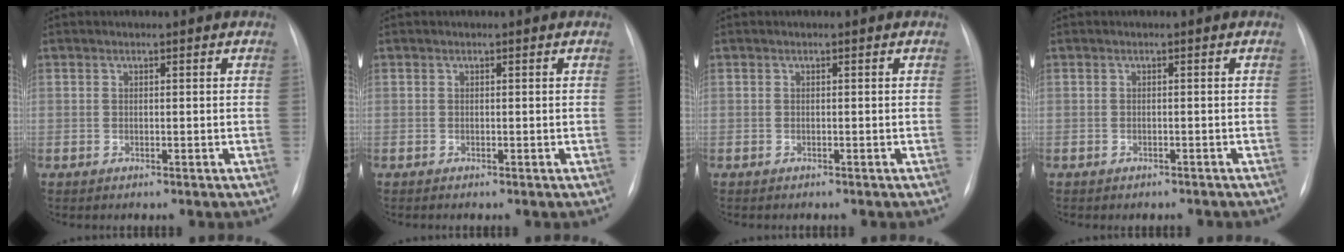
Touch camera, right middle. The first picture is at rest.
{"total": 0.0}
{"total": 1.0, "force": [-0.9, 0.3, 0.4], "torque": [-0.010, -0.002, -0.010]}
{"total": 2.4, "force": [-2.1, 1.0, 0.6], "torque": [-0.010, -0.002, -0.023]}